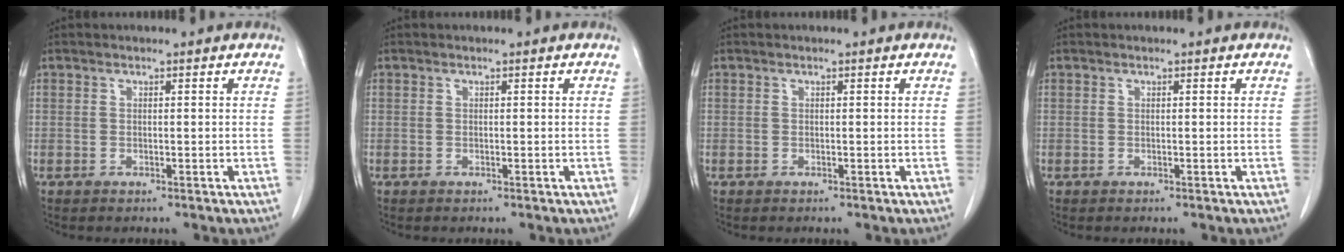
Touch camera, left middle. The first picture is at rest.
{"total": 0.0}
{"total": 0.0}
{"total": 0.0}